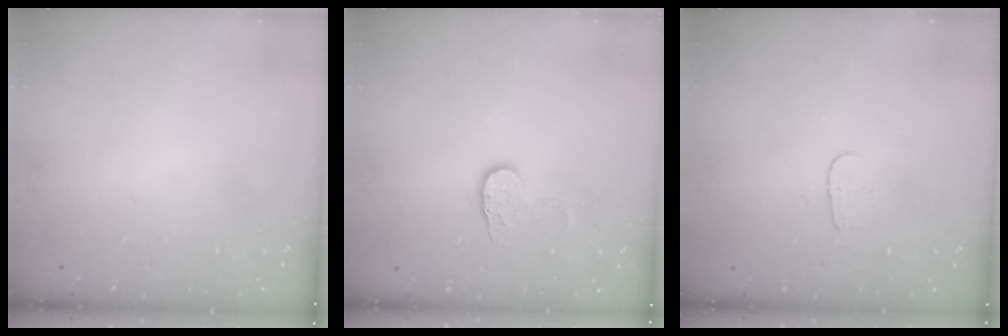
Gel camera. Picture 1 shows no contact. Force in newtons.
{"total": 6.4, "press": 6.4, "slide": 0.6}
{"total": 3.7, "press": 3.6, "slide": 0.4}